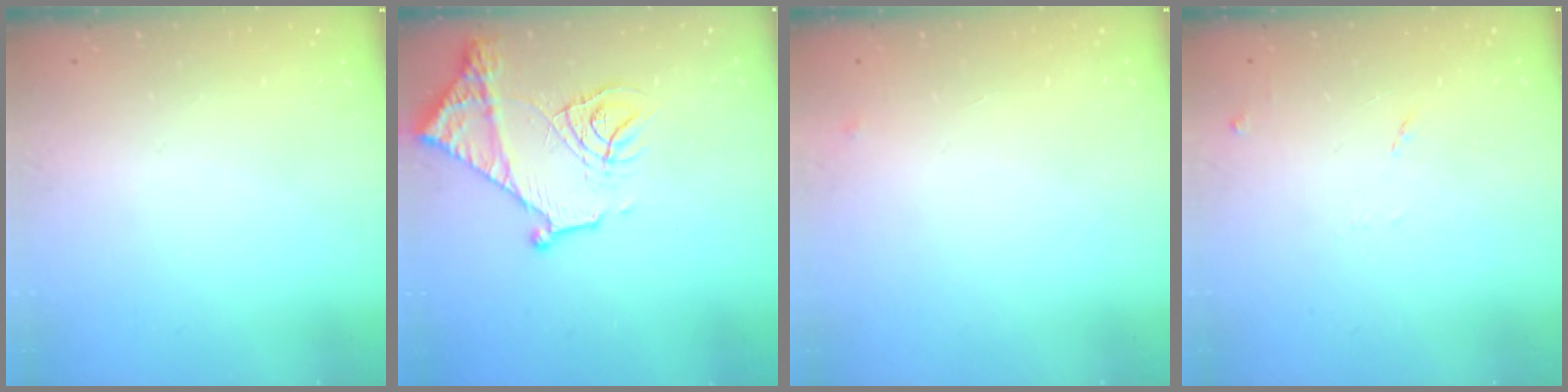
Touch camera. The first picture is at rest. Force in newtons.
{"total": 17.6, "press": 17.5, "slide": 1.7}
{"total": 2.5, "press": 2.4, "slide": 0.4}
{"total": 5.7, "press": 5.7, "slide": 0.7}